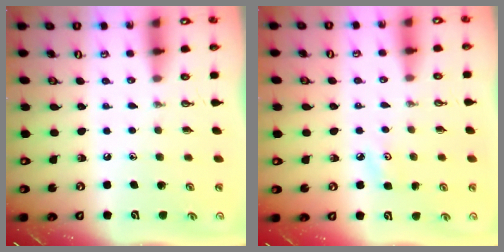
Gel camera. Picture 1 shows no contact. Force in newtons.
{"total": 4.1, "press": 4.1, "slide": 0.6}